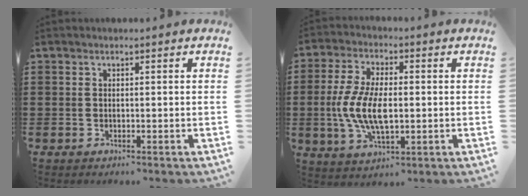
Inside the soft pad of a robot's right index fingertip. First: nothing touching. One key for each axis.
{"total": 9.1, "fx": -0.8, "fy": 4.2, "fz": 8.1, "tx": -0.184, "ty": -0.004, "tz": -0.020}